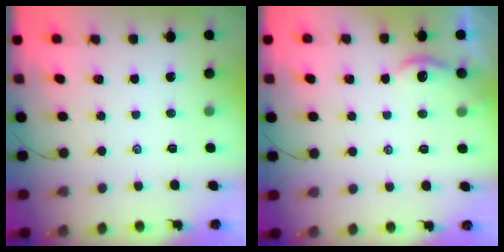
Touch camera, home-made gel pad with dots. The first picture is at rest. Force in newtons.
{"total": 2.5, "press": 2.5, "slide": 0.3}